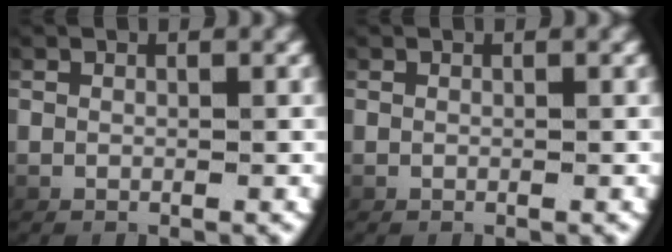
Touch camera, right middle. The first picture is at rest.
{"total": 0.0}